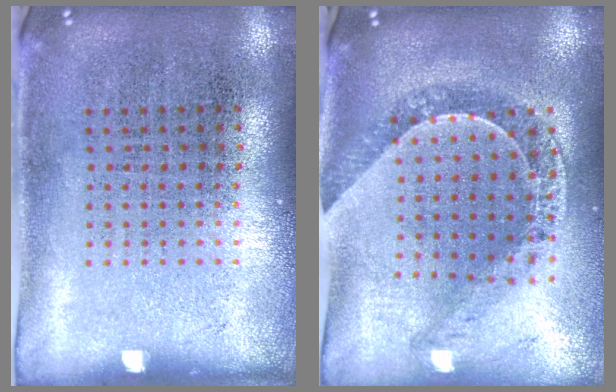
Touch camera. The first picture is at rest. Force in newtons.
{"total": 1.2, "press": 1.1, "slide": 0.3}